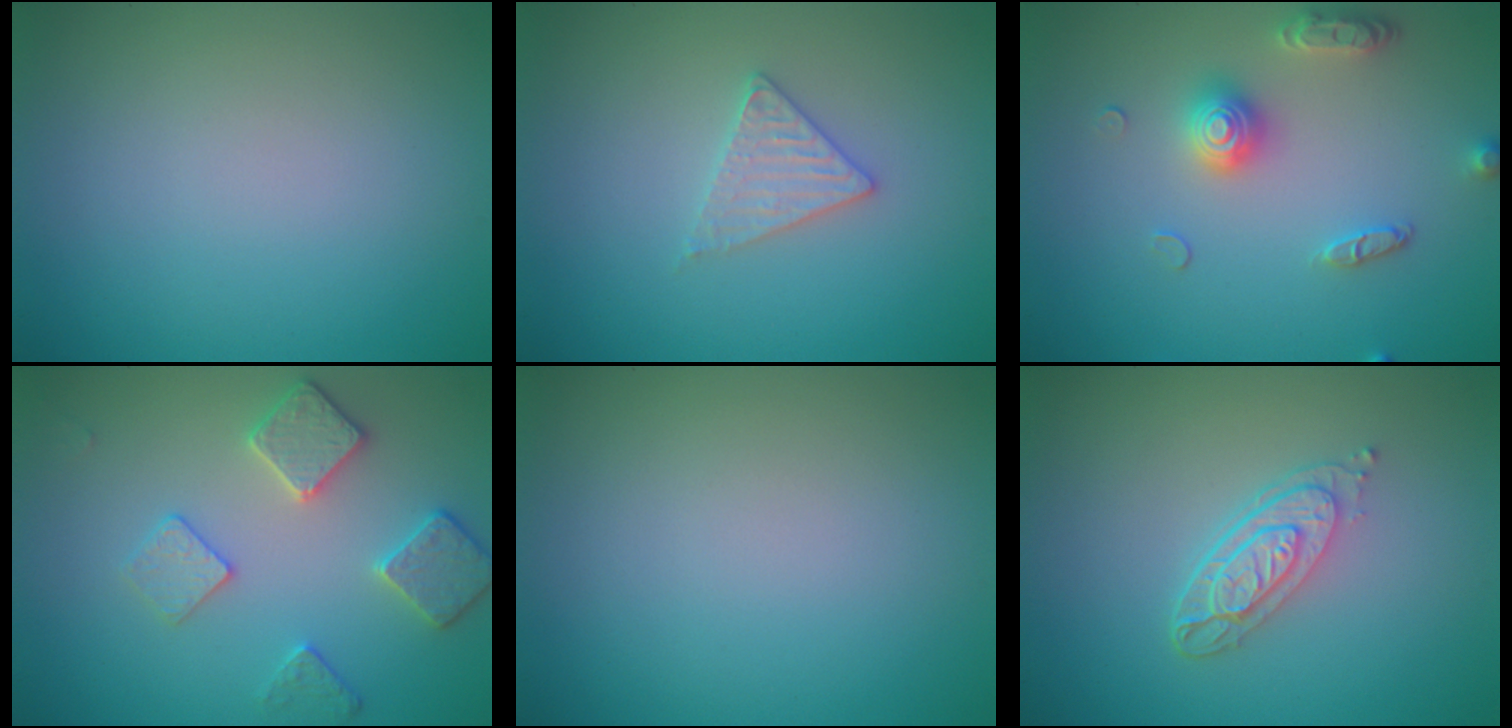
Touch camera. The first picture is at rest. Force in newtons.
{"total": 2.1, "press": 2.1, "slide": 0.3}
{"total": 3.2, "press": 3.0, "slide": 1.2}
{"total": 3.3, "press": 3.2, "slide": 0.6}
{"total": 0.0}
{"total": 3.9, "press": 2.8, "slide": 2.6}